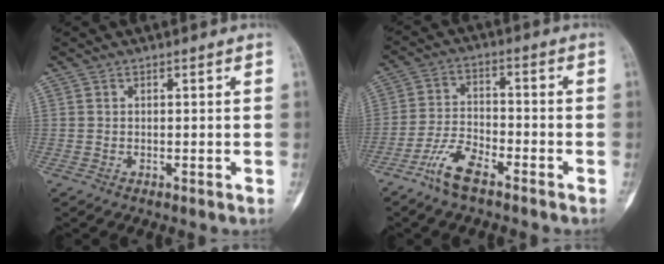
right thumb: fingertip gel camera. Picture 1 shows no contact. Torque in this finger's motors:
{"motor_torque": [-0.33, -0.13, 0.11, 0.05, 0.07]}